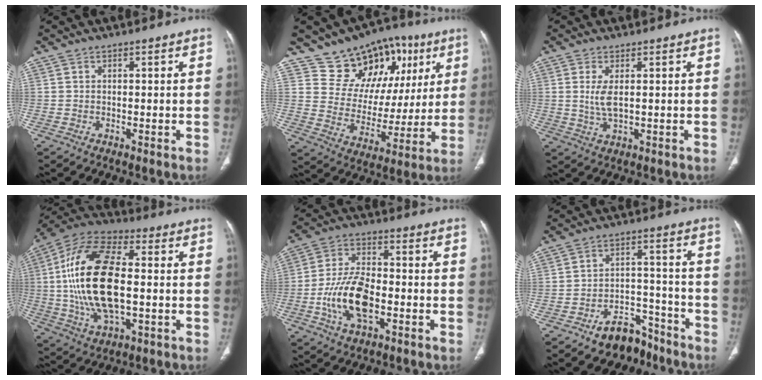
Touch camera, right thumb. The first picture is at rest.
{"total": 17.6, "force": [9.4, 12.1, 8.7], "torque": [-0.066, -0.025, 0.157]}
{"total": 3.9, "force": [0.7, 1.3, 3.6], "torque": [-0.087, -0.010, 0.021]}
{"total": 22.3, "force": [-0.2, 10.9, 19.4], "torque": [-0.385, 0.014, -0.002]}
{"total": 12.7, "force": [-3.5, 6.5, 10.4], "torque": [-0.200, 0.018, -0.066]}
{"total": 9.3, "force": [-6.8, 5.3, 3.5], "torque": [-0.021, 0.070, -0.105]}